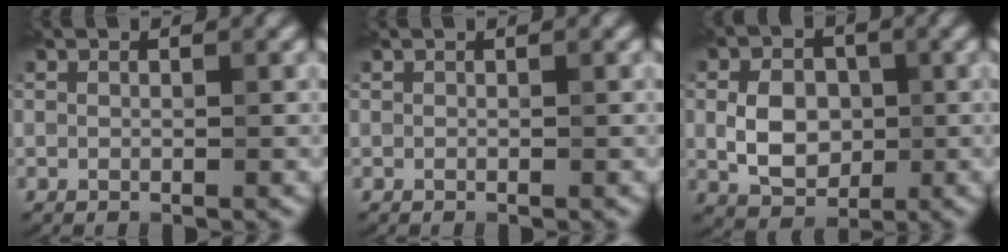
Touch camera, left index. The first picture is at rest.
{"total": 0.0}
{"total": 4.7, "force": [-0.1, 3.5, 3.0], "torque": [-0.054, -0.002, -0.001]}